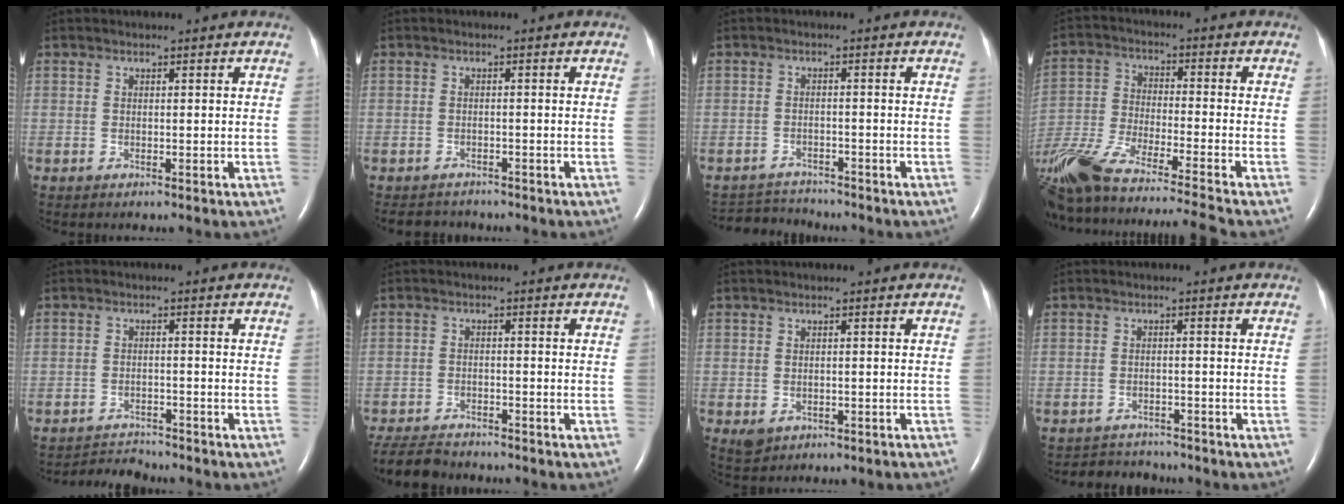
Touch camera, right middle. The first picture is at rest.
{"total": 4.6, "force": [-4.2, 1.6, 0.6], "torque": [-0.011, -0.005, -0.060]}
{"total": 4.7, "force": [-4.7, 0.5, -0.6], "torque": [0.003, -0.005, -0.079]}
{"total": 23.3, "force": [-19.7, -0.4, 12.6], "torque": [-0.257, -0.049, -0.337]}
{"total": 3.5, "force": [-3.4, 0.1, -0.9], "torque": [0.011, -0.012, -0.056]}
{"total": 7.5, "force": [-6.9, 1.7, 2.2], "torque": [-0.038, -0.018, -0.116]}
{"total": 2.6, "force": [-1.4, 1.9, 1.0], "torque": [-0.020, 0.001, -0.008]}
{"total": 4.7, "force": [-4.5, 1.3, -0.3], "torque": [0.000, 0.003, -0.068]}